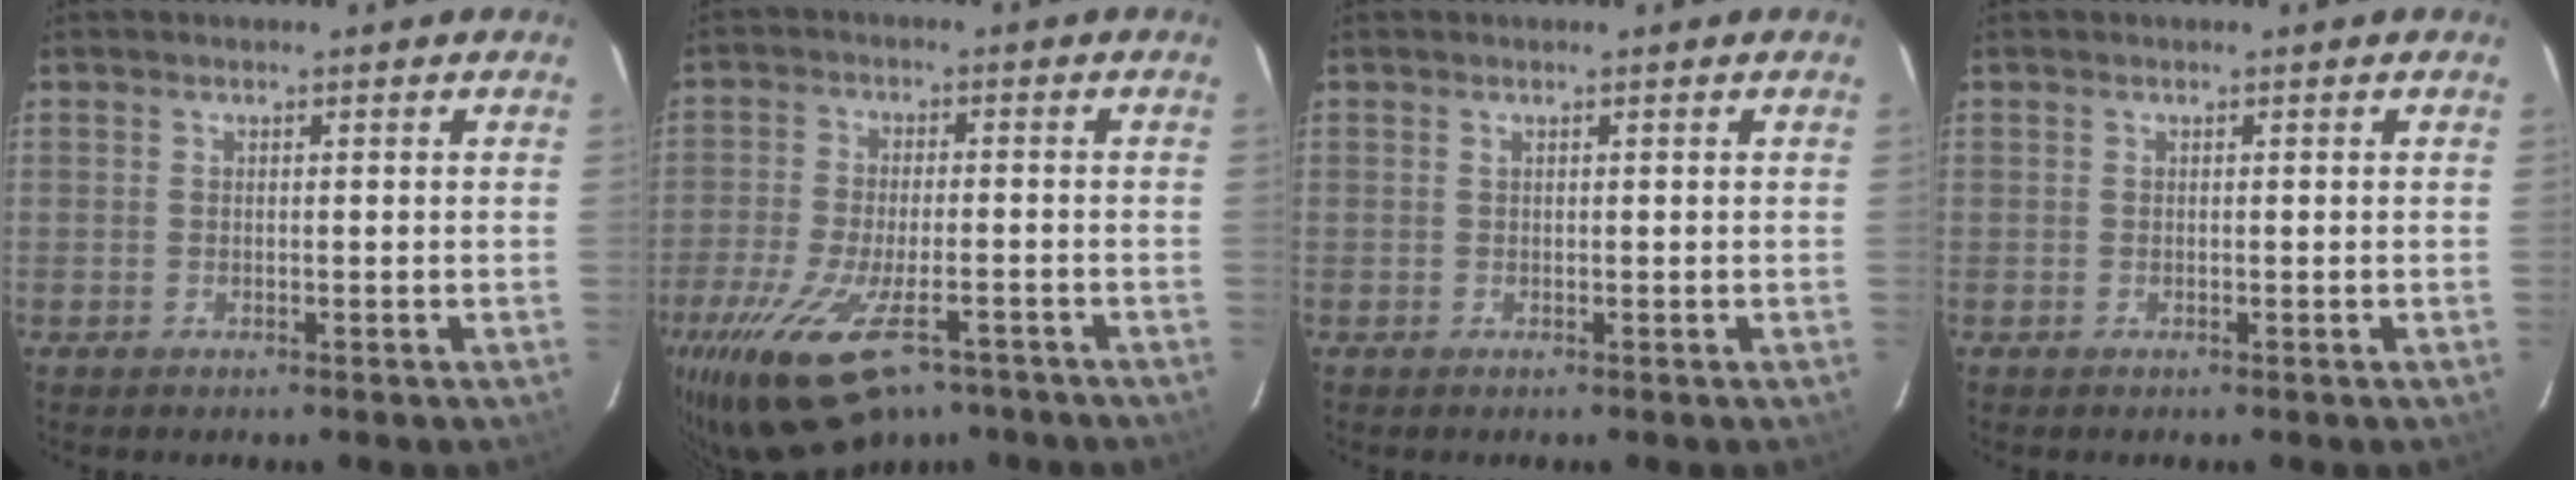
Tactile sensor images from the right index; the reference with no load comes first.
{"total": 16.5, "force": [-10.6, 6.5, 10.9], "torque": [-0.224, -0.042, -0.177]}
{"total": 0.0}
{"total": 0.0}